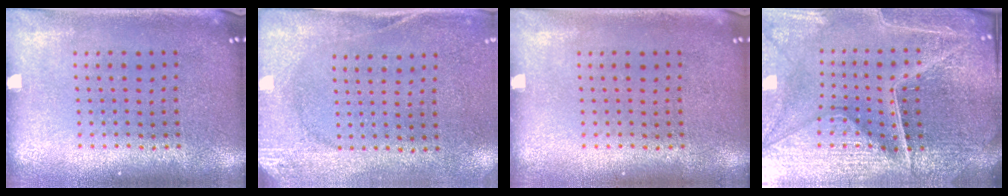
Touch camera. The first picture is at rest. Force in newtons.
{"total": 2.7, "press": 2.1, "slide": 1.7}
{"total": 0.0}
{"total": 5.5, "press": 5.1, "slide": 2.0}